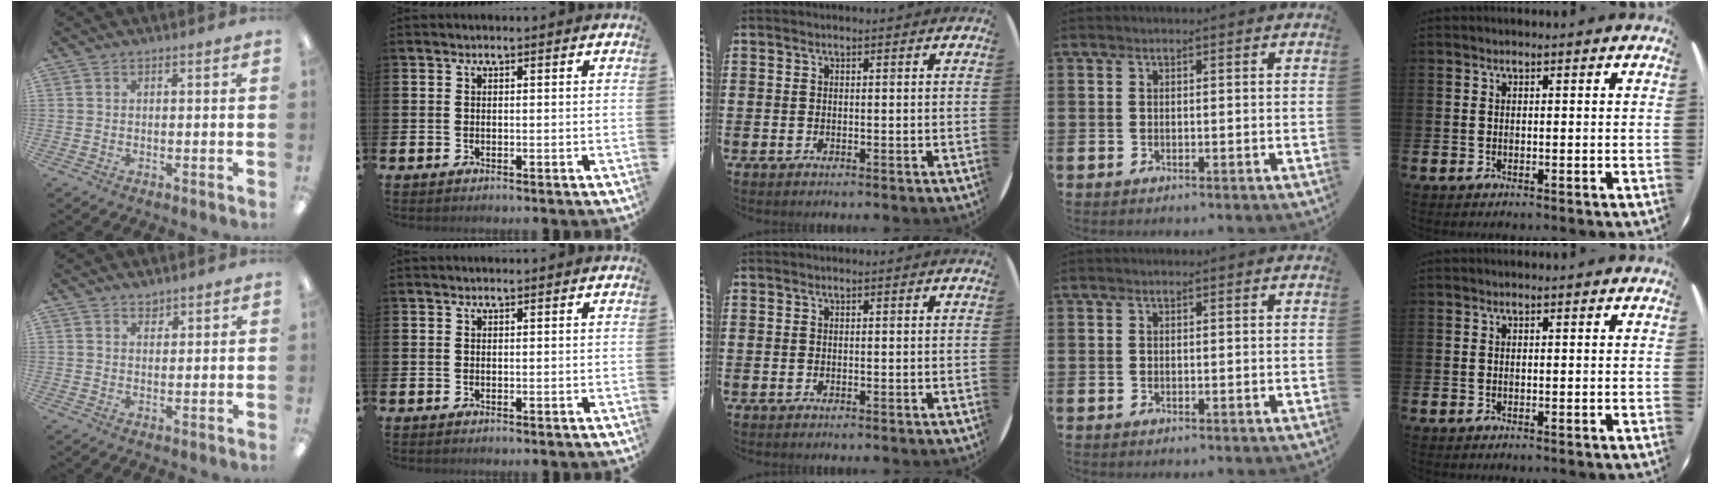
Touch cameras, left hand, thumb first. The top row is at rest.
{"thumb": {"total": 1.6, "force": [1.5, 0.7, 0.0], "torque": [0.008, -0.006, 0.027]}}